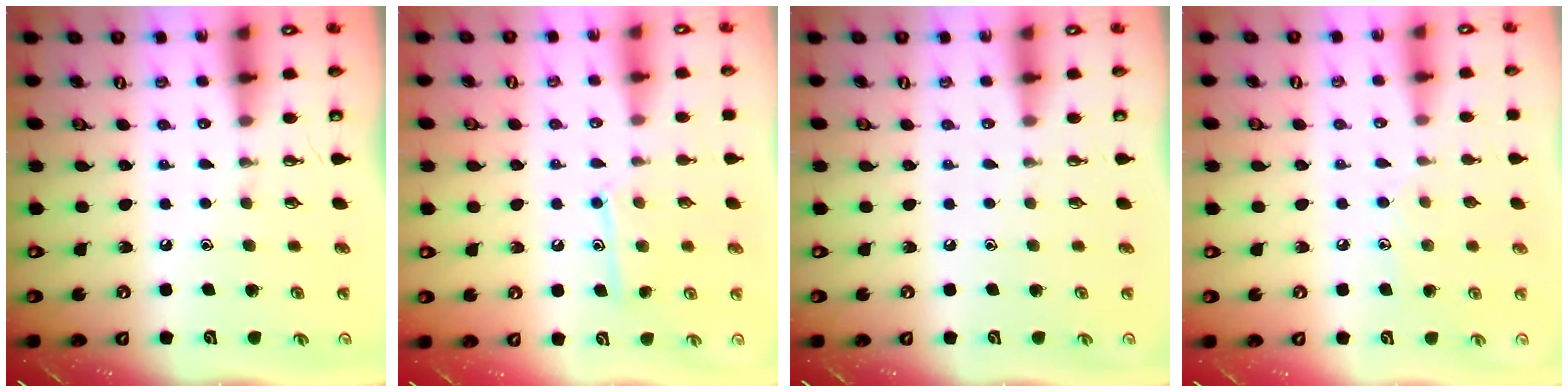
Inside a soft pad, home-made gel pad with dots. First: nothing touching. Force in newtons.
{"total": 10.8, "press": 10.8, "slide": 0.9}
{"total": 0.0}
{"total": 6.8, "press": 6.8, "slide": 0.7}